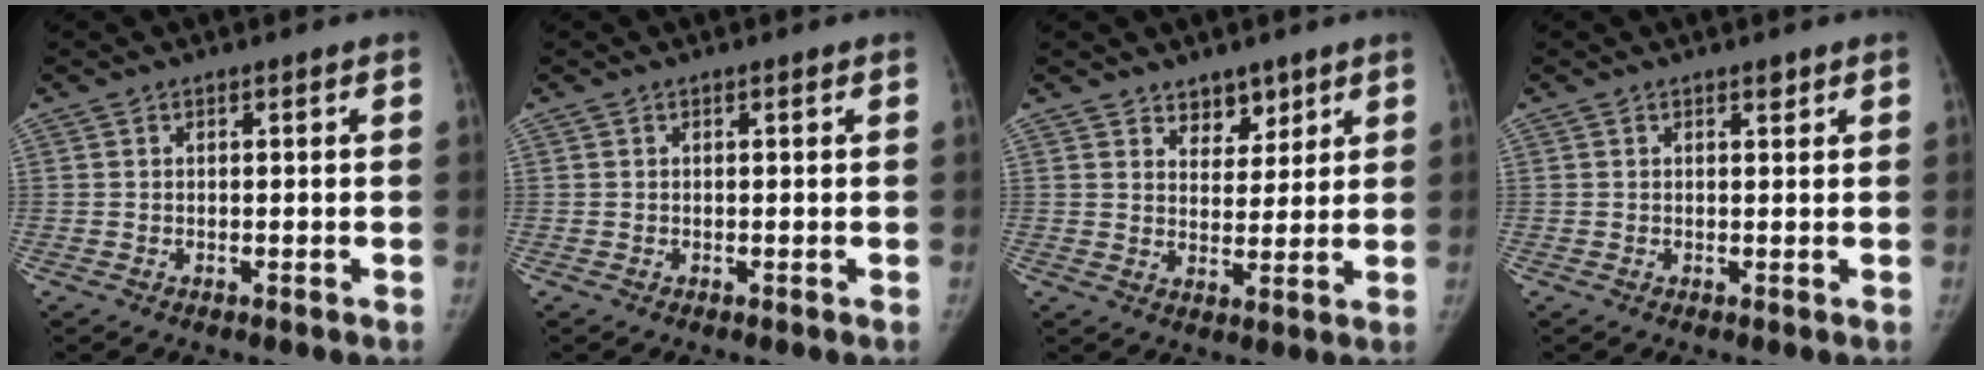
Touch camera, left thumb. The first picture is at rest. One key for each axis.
{"total": 0.0}
{"total": 5.0, "fx": 3.7, "fy": 3.1, "fz": 1.5, "tx": 0.013, "ty": -0.025, "tz": 0.060}
{"total": 0.8, "fx": 0.6, "fy": 0.4, "fz": 0.4, "tx": 0.003, "ty": -0.003, "tz": 0.008}